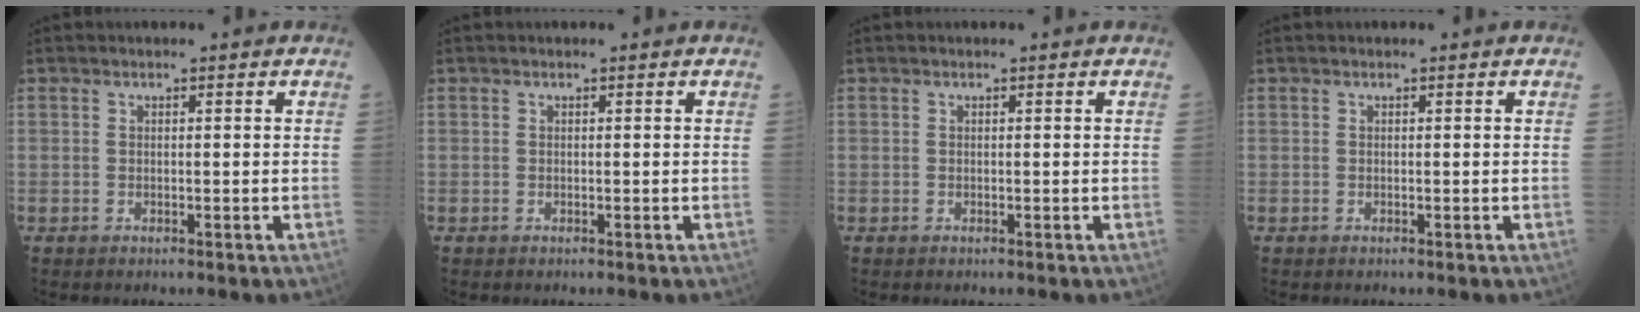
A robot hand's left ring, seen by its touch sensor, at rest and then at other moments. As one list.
[{"total": 0.0}, {"total": 0.0}, {"total": 0.0}]